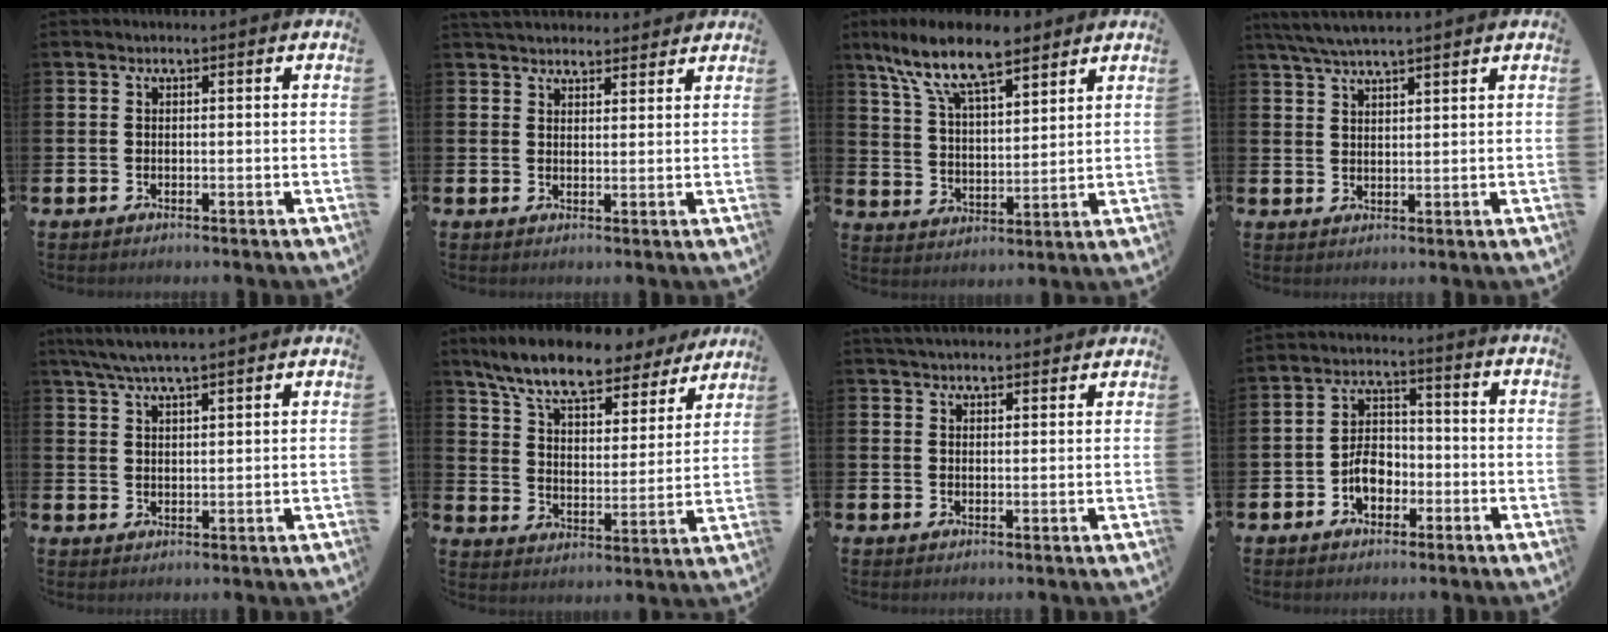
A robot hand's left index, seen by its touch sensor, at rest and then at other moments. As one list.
[{"total": 3.6, "force": [3.5, 0.9, 0.2], "torque": [0.003, -0.017, 0.063]}, {"total": 10.8, "force": [8.7, 3.1, 5.5], "torque": [-0.127, -0.029, 0.157]}, {"total": 4.6, "force": [4.2, 0.2, 1.9], "torque": [-0.054, -0.004, 0.078]}, {"total": 5.0, "force": [4.5, 0.2, 2.1], "torque": [-0.060, -0.006, 0.083]}, {"total": 9.7, "force": [8.6, 1.9, 4.1], "torque": [-0.108, -0.051, 0.148]}, {"total": 2.9, "force": [2.8, 0.5, 0.4], "torque": [-0.014, -0.006, 0.052]}, {"total": 4.4, "force": [-1.8, 3.0, 2.6], "torque": [-0.045, 0.009, -0.037]}]